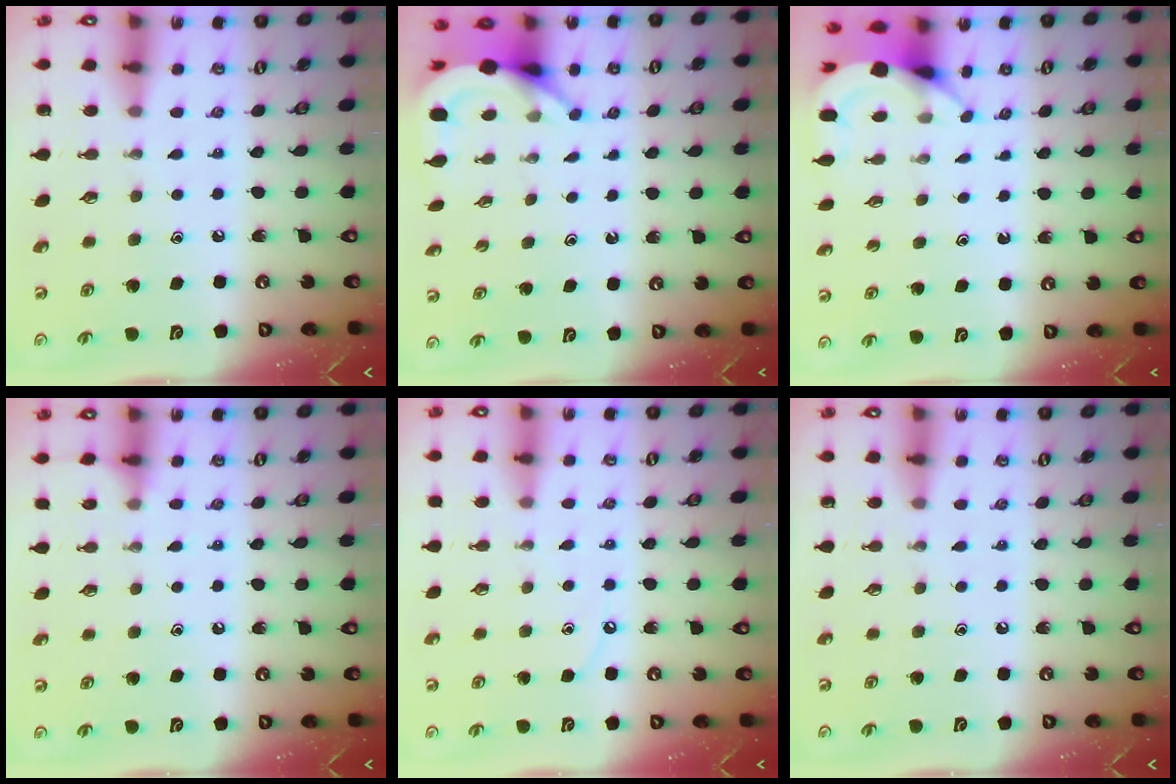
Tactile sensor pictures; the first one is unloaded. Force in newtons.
{"total": 5.4, "press": 5.4, "slide": 0.6}
{"total": 3.7, "press": 3.7, "slide": 0.2}
{"total": 5.2, "press": 5.1, "slide": 0.7}
{"total": 3.6, "press": 3.6, "slide": 0.5}
{"total": 0.0}